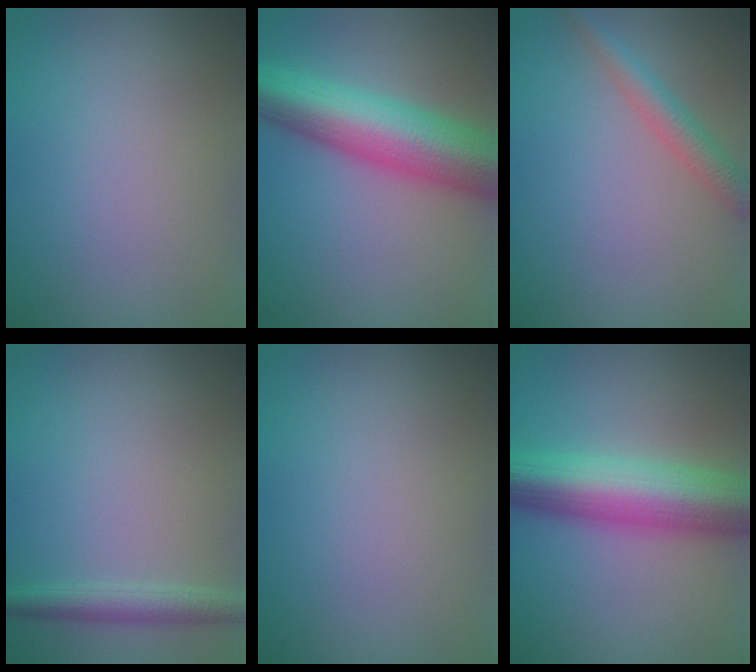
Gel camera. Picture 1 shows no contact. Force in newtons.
{"total": 10.0, "press": 10.0, "slide": 0.2}
{"total": 2.5, "press": 2.5, "slide": 0.1}
{"total": 2.4, "press": 2.4, "slide": 0.1}
{"total": 0.0}
{"total": 9.4, "press": 9.4, "slide": 0.4}